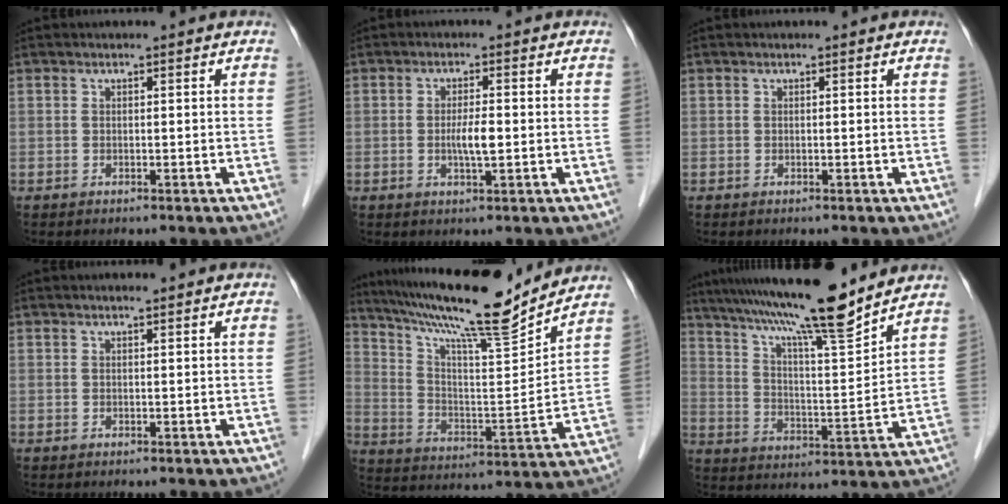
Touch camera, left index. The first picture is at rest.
{"total": 3.2, "force": [-0.4, 0.4, 3.1], "torque": [-0.061, -0.003, -0.006]}
{"total": 0.0}
{"total": 0.9, "force": [0.8, 0.0, 0.5], "torque": [-0.014, 0.003, 0.015]}
{"total": 19.4, "force": [17.0, 0.2, 9.5], "torque": [-0.167, -0.009, 0.273]}
{"total": 16.8, "force": [14.1, -0.1, 9.2], "torque": [-0.154, 0.008, 0.227]}